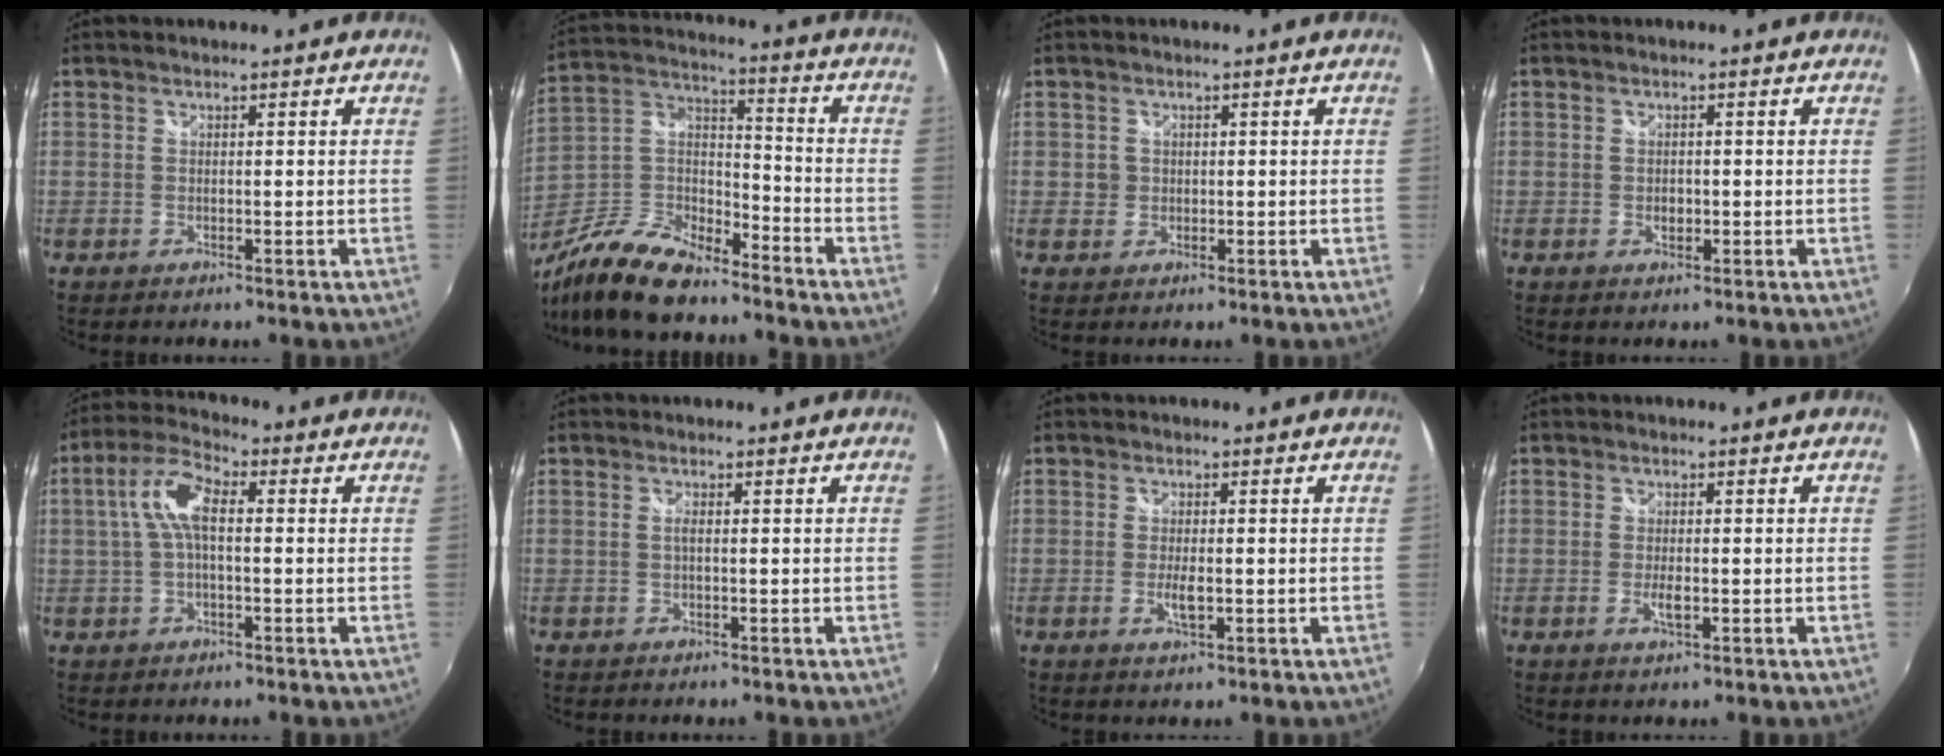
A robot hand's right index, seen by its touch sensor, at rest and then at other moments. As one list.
[{"total": 16.8, "force": [-12.4, 6.1, 9.5], "torque": [-0.216, -0.005, -0.237]}, {"total": 1.9, "force": [-0.1, 1.8, 0.3], "torque": [-0.001, 0.000, -0.003]}, {"total": 1.4, "force": [-0.4, 1.1, 0.8], "torque": [-0.013, 0.000, -0.008]}, {"total": 7.4, "force": [0.5, 2.9, 6.8], "torque": [-0.142, 0.021, 0.008]}, {"total": 0.9, "force": [-0.1, 0.0, 0.9], "torque": [-0.016, 0.002, -0.004]}, {"total": 2.9, "force": [-0.7, 0.9, 2.7], "torque": [-0.052, -0.006, -0.012]}, {"total": 2.2, "force": [-0.6, 0.7, 2.0], "torque": [-0.038, -0.005, -0.010]}]